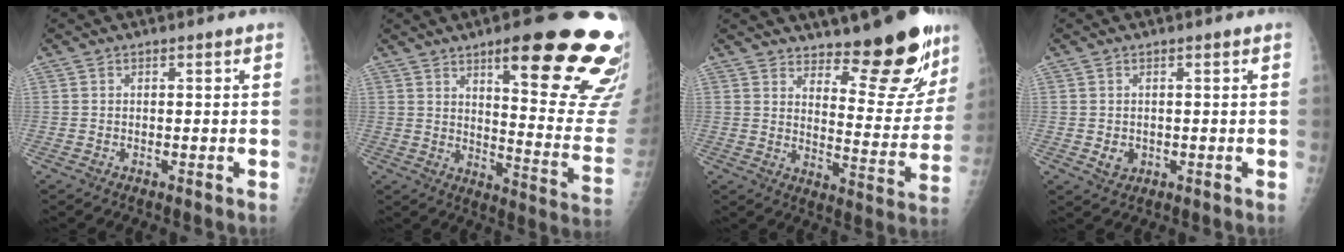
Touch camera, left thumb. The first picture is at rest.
{"total": 25.7, "force": [14.7, 5.8, 20.2], "torque": [-0.207, -0.072, 0.206]}
{"total": 15.7, "force": [12.0, 4.9, 8.9], "torque": [-0.070, -0.110, 0.170]}
{"total": 2.3, "force": [-0.1, 2.0, 1.1], "torque": [-0.011, -0.001, 0.007]}